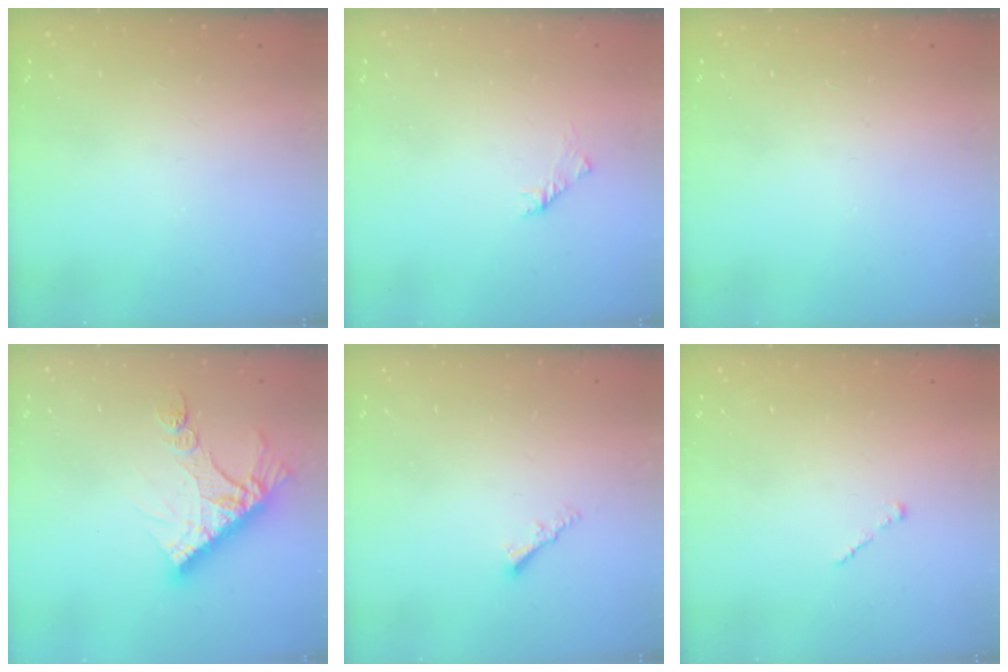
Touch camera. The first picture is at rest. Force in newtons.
{"total": 1.6, "press": 1.4, "slide": 0.6}
{"total": 0.0}
{"total": 11.6, "press": 11.5, "slide": 1.1}
{"total": 2.0, "press": 2.0, "slide": 0.3}
{"total": 0.0}